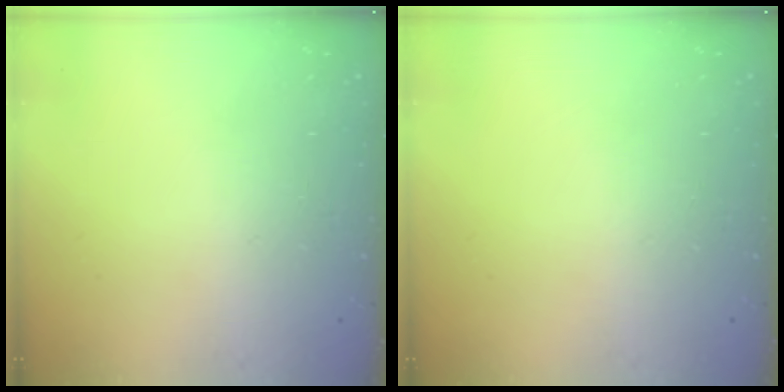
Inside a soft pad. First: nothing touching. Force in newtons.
{"total": 0.0}